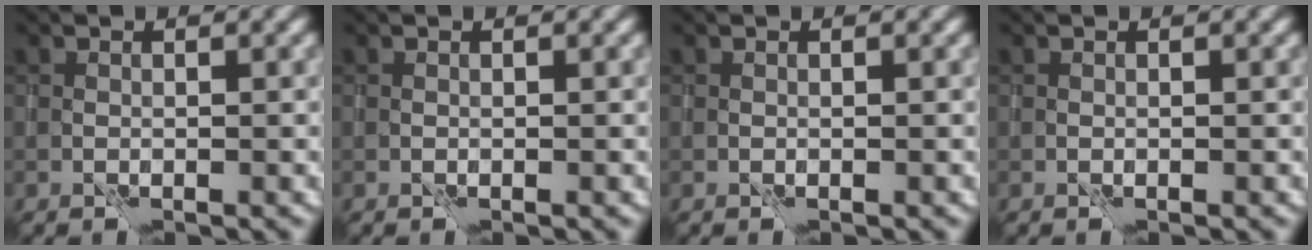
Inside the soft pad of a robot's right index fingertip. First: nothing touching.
{"total": 0.0}
{"total": 0.0}
{"total": 0.0}